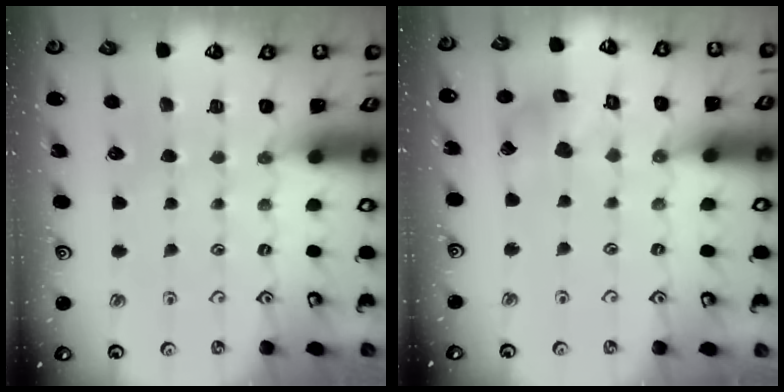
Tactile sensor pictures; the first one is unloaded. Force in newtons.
{"total": 8.0, "press": 8.0, "slide": 0.8}